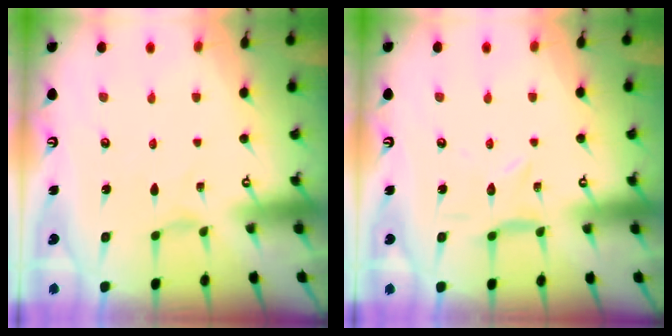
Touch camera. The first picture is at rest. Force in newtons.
{"total": 1.9, "press": 1.9, "slide": 0.2}